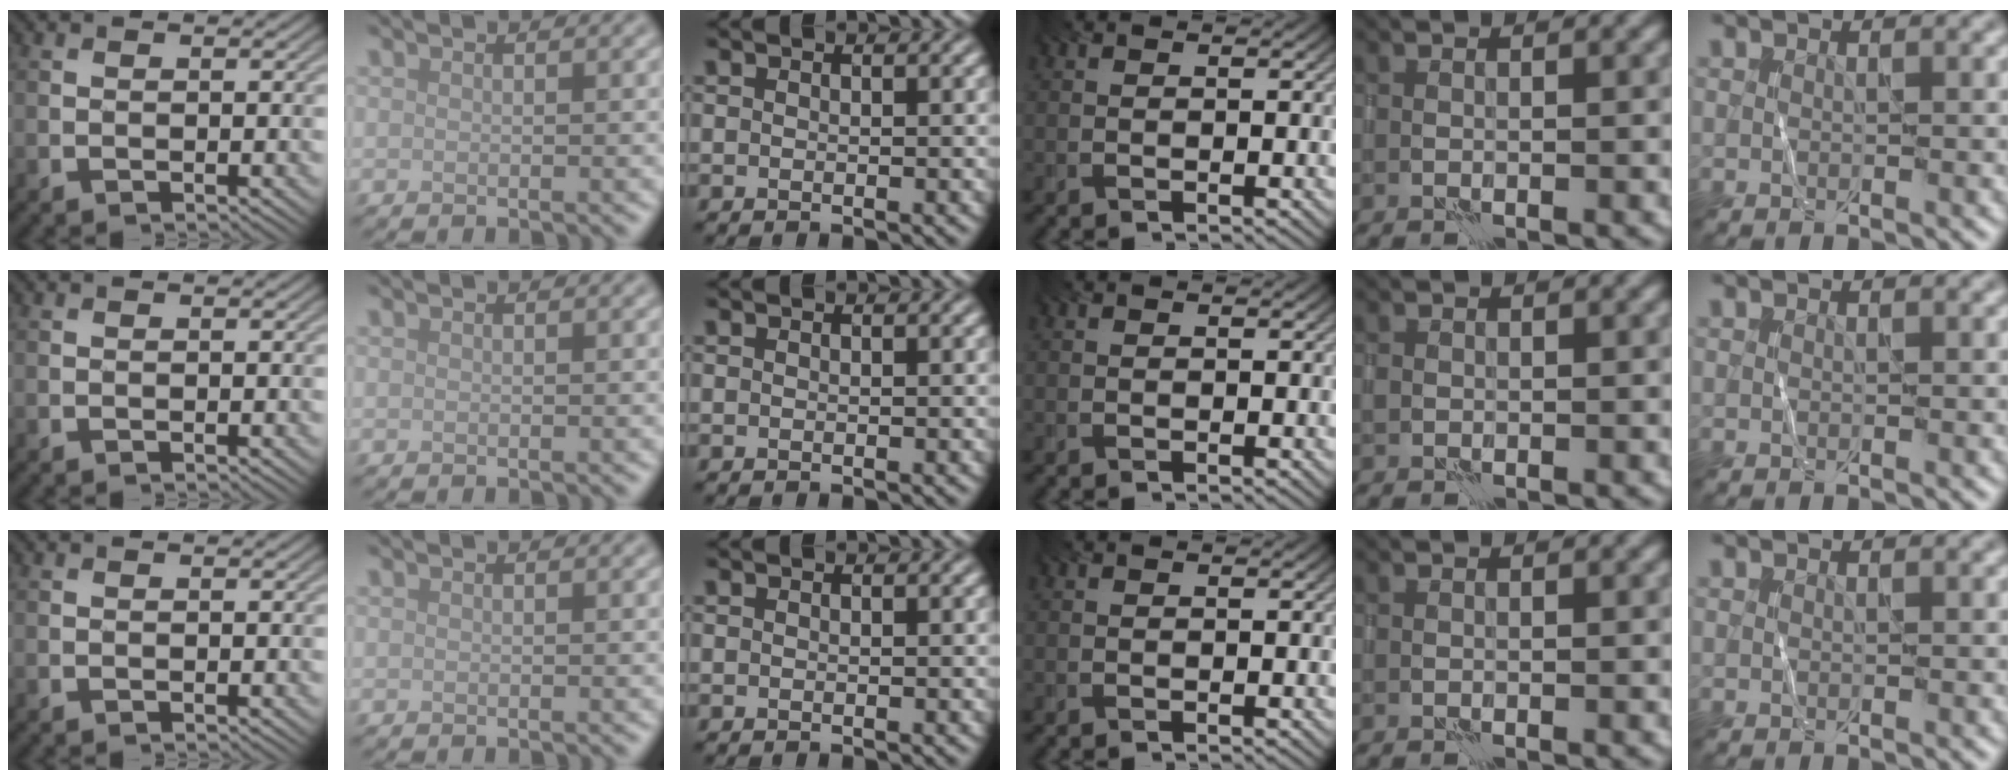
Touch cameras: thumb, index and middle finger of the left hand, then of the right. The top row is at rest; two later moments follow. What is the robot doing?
{"motion": "wrap", "object": "sponge"}